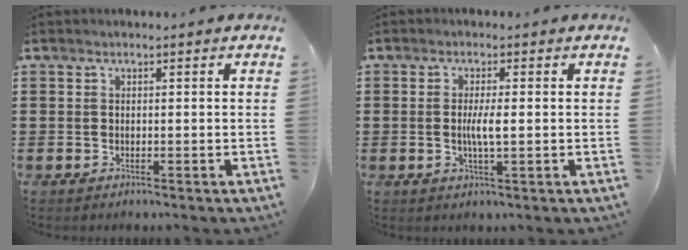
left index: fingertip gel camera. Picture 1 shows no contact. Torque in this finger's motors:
{"motor_torque": [0.59, 0.11, 0.11, 0.10]}